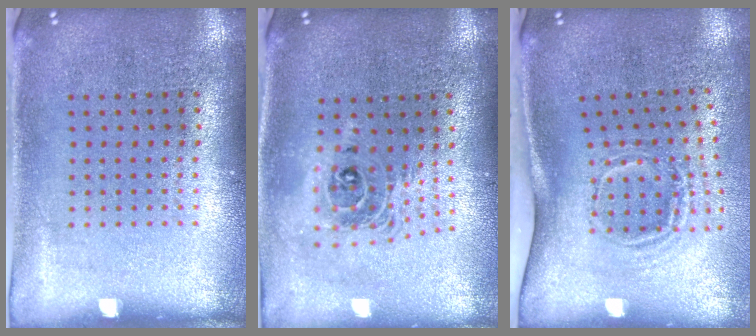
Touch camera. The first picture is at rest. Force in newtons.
{"total": 1.9, "press": 1.5, "slide": 1.3}
{"total": 1.9, "press": 1.2, "slide": 1.5}